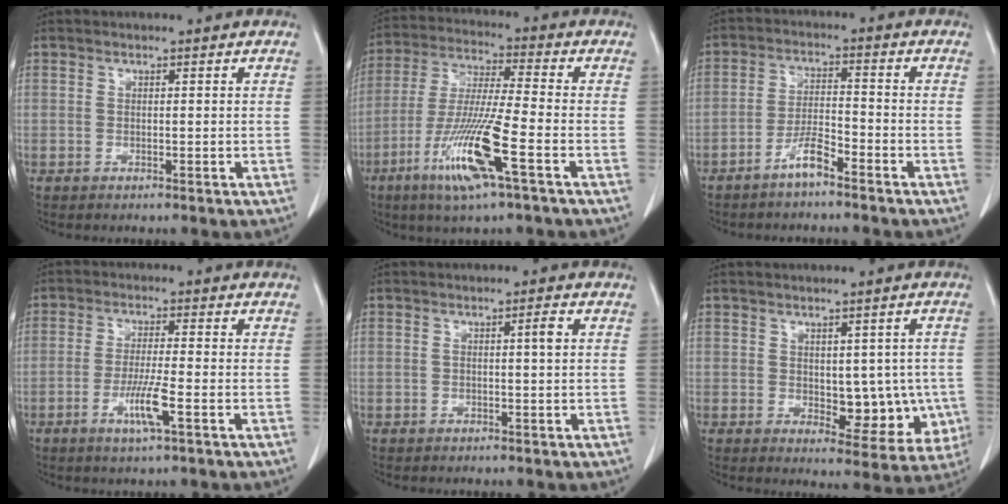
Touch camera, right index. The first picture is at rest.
{"total": 13.6, "force": [-5.9, 0.1, 12.2], "torque": [-0.251, -0.024, -0.111]}
{"total": 4.5, "force": [-3.4, 0.6, 3.0], "torque": [-0.059, 0.004, -0.065]}
{"total": 3.1, "force": [-1.2, 0.0, 2.8], "torque": [-0.055, -0.004, -0.021]}
{"total": 1.5, "force": [0.3, -0.2, 1.5], "torque": [-0.026, 0.002, 0.006]}
{"total": 8.5, "force": [-0.6, 4.7, 7.1], "torque": [-0.065, 0.004, 0.009]}